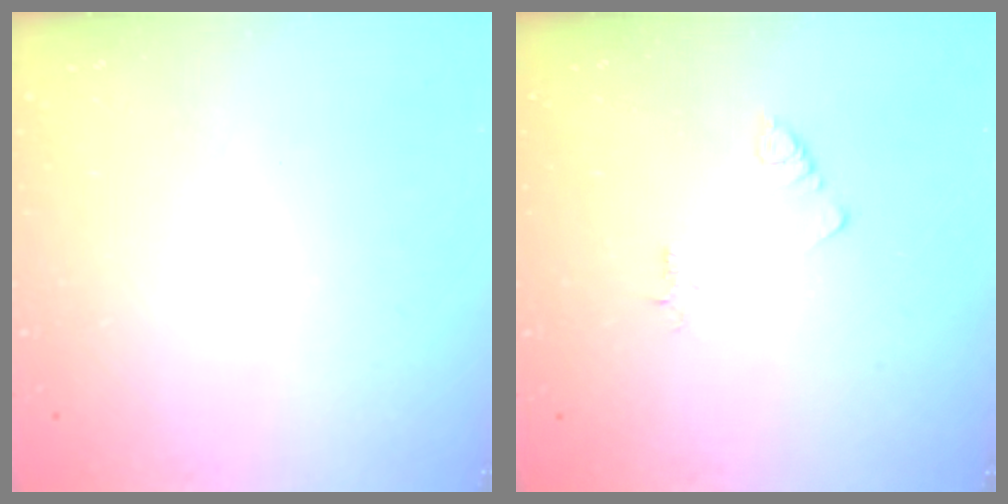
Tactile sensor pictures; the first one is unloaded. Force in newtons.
{"total": 1.9, "press": 1.9, "slide": 0.3}